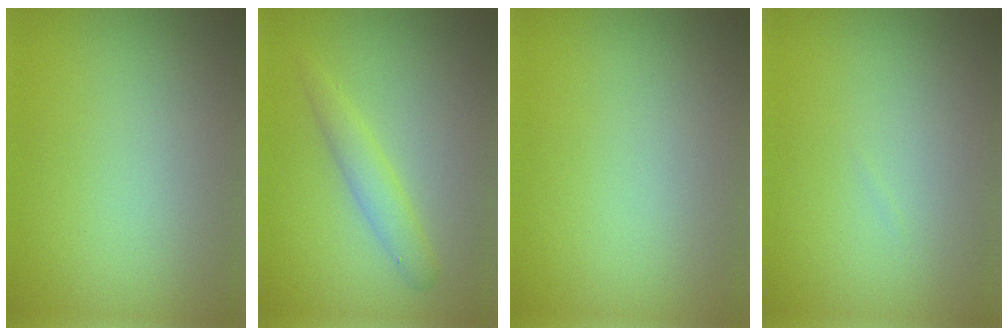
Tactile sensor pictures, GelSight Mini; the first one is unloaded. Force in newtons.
{"total": 1.3, "press": 1.3, "slide": 0.2}
{"total": 0.0}
{"total": 0.0}